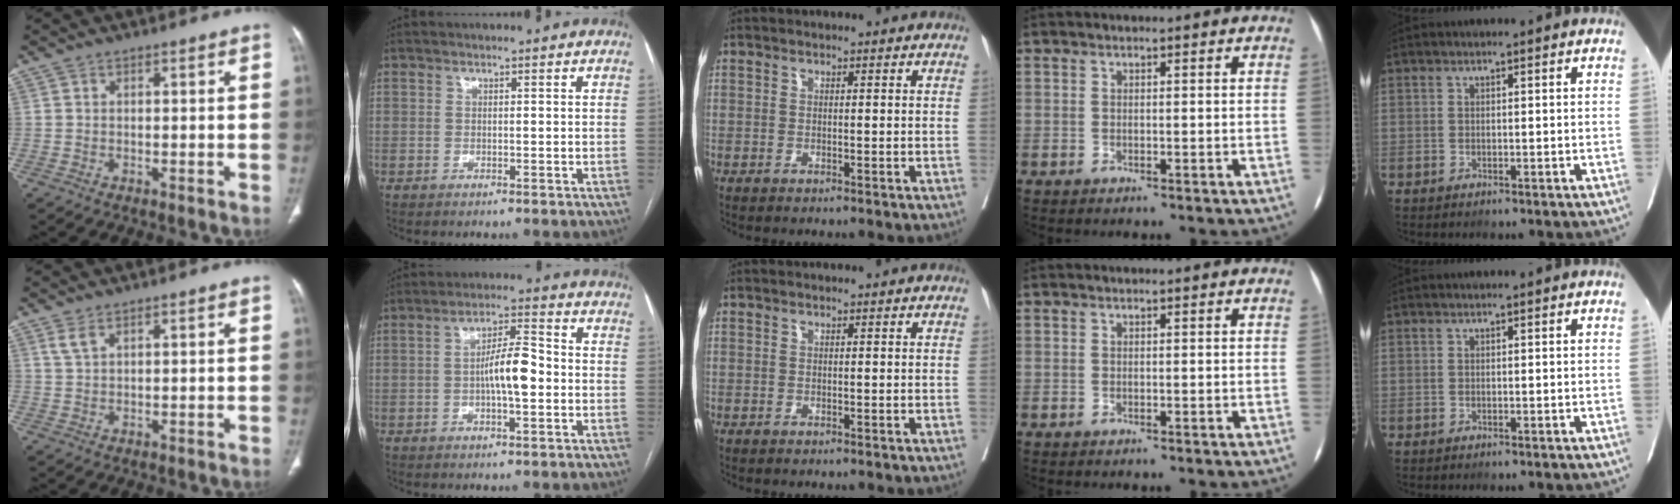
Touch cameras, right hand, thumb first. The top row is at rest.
{"thumb": {"total": 1.9, "force": [1.2, 0.6, 1.3], "torque": [-0.033, 0.004, 0.034]}, "index": {"total": 7.1, "force": [-1.0, 1.6, 6.9], "torque": [-0.124, 0.013, -0.020]}}